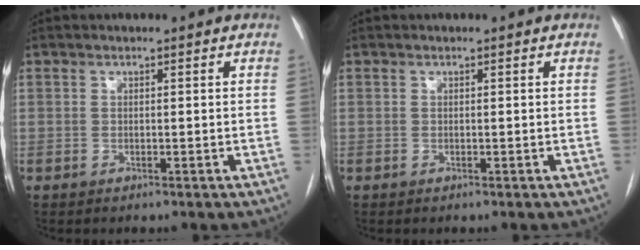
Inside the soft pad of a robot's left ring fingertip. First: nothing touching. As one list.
[{"total": 0.0}]